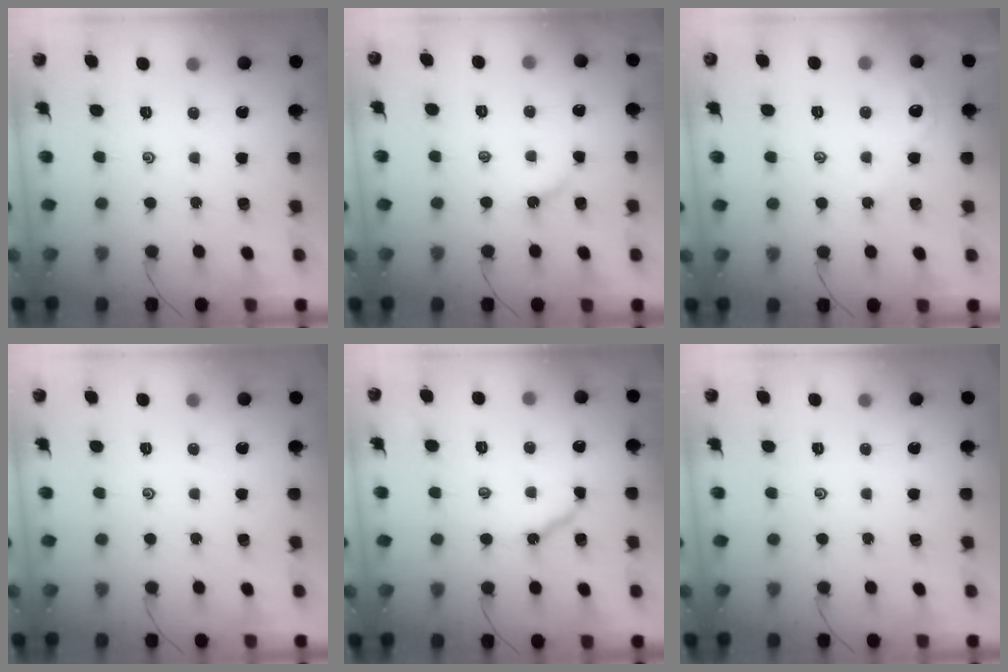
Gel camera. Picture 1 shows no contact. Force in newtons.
{"total": 3.3, "press": 3.2, "slide": 0.5}
{"total": 1.8, "press": 1.8, "slide": 0.2}
{"total": 0.0}
{"total": 9.7, "press": 9.6, "slide": 1.0}
{"total": 0.0}